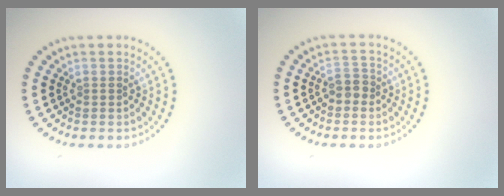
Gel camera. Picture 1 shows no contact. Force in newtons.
{"total": 1.5, "press": 1.4, "slide": 0.6}